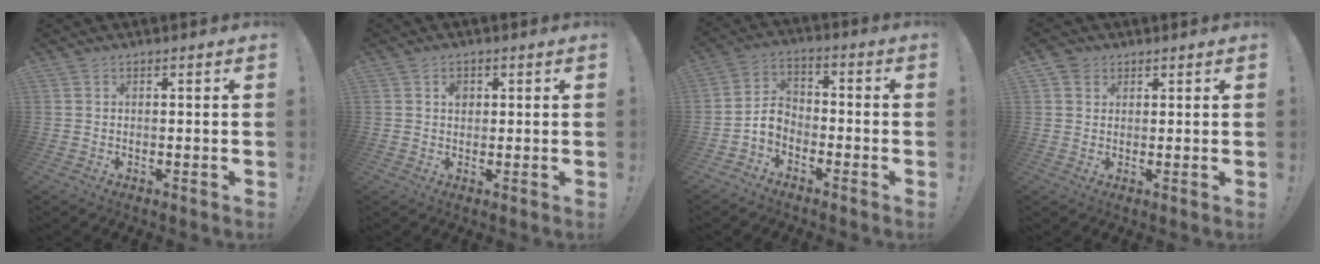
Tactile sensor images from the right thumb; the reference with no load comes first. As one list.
[{"total": 2.2, "force": [0.4, 1.8, 1.3], "torque": [-0.007, -0.003, 0.002]}, {"total": 6.4, "force": [-3.7, 4.4, 2.8], "torque": [-0.055, 0.018, -0.067]}, {"total": 3.1, "force": [1.9, 2.5, 0.4], "torque": [-0.006, -0.005, 0.034]}]